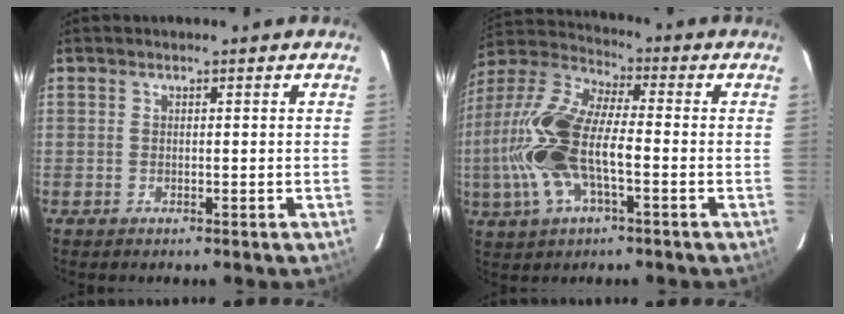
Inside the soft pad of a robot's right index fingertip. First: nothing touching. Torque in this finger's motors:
{"motor_torque": [1.28, -0.85, 1.05, 0.21]}